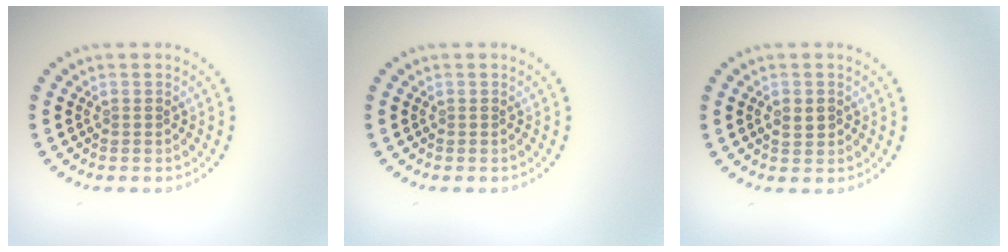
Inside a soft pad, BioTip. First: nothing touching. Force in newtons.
{"total": 0.0}
{"total": 1.6, "press": 1.6, "slide": 0.2}